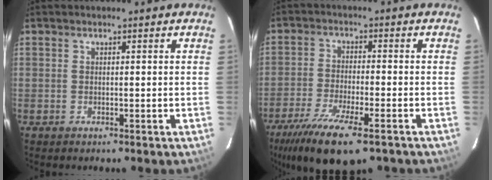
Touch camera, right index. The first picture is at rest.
{"total": 14.0, "force": [-9.5, 3.4, 9.7], "torque": [-0.206, -0.045, -0.170]}